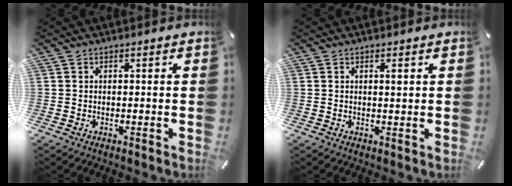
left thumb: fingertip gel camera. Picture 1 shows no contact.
{"total": 1.3, "force": [0.5, 0.3, 1.1], "torque": [-0.024, 0.000, 0.007]}